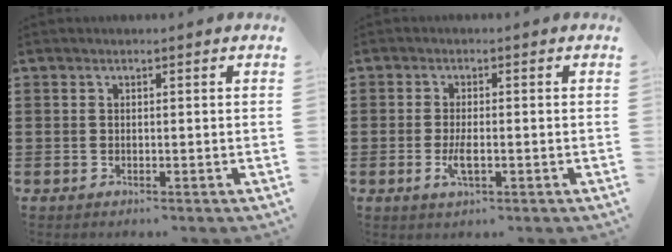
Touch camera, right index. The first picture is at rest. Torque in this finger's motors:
{"motor_torque": [1.46, 0.68, 0.21, 0.04]}